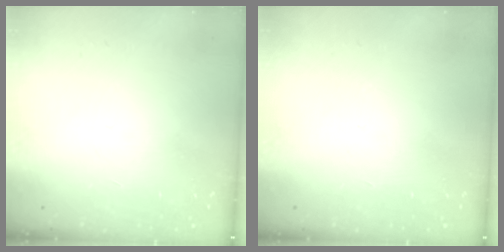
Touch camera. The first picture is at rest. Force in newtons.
{"total": 0.0}